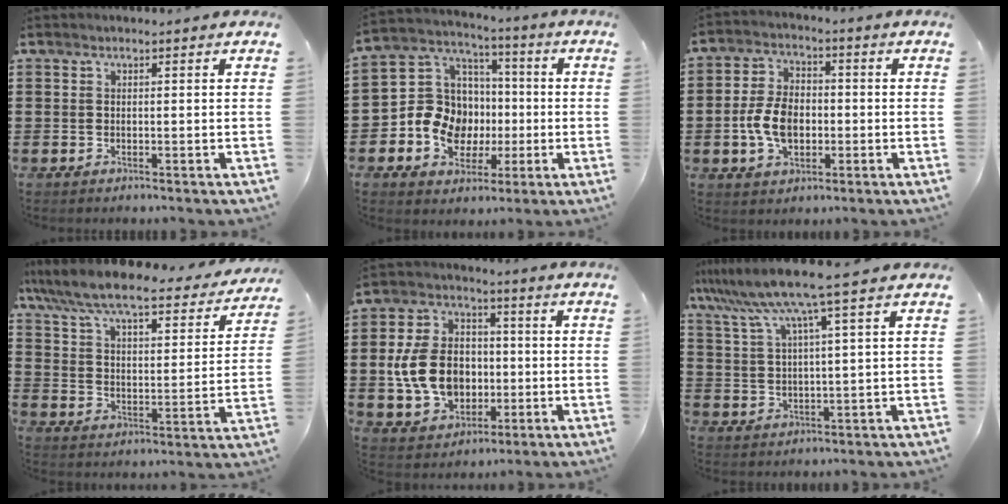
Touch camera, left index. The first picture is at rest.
{"total": 10.7, "force": [-2.1, 9.6, 4.1], "torque": [-0.117, 0.011, -0.035]}
{"total": 7.5, "force": [-1.6, 4.8, 5.5], "torque": [-0.127, 0.005, -0.033]}
{"total": 8.0, "force": [7.1, 0.6, 3.5], "torque": [-0.099, -0.047, 0.118]}
{"total": 11.1, "force": [-1.0, 8.6, 6.9], "torque": [-0.160, 0.018, -0.018]}
{"total": 8.5, "force": [6.1, -0.5, 6.0], "torque": [-0.142, -0.029, 0.100]}